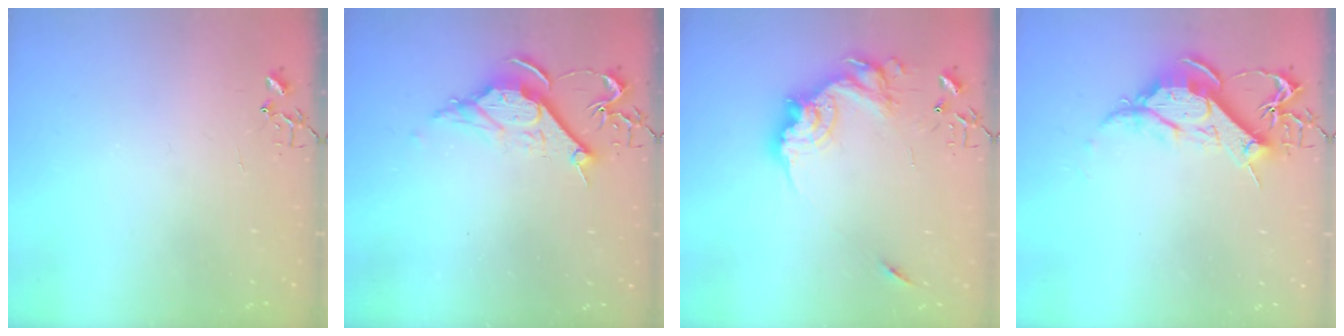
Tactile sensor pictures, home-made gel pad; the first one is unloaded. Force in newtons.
{"total": 10.7, "press": 10.7, "slide": 0.7}
{"total": 17.5, "press": 17.4, "slide": 1.9}
{"total": 12.5, "press": 12.4, "slide": 1.3}